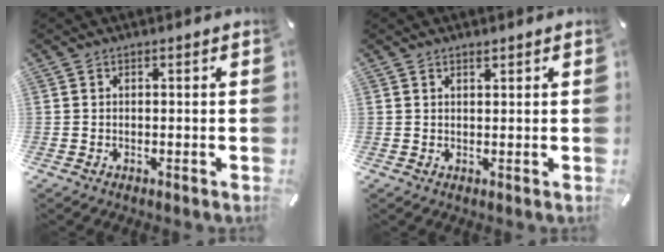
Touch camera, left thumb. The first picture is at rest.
{"total": 1.0, "force": [0.8, 0.4, 0.5], "torque": [-0.009, -0.001, 0.015]}